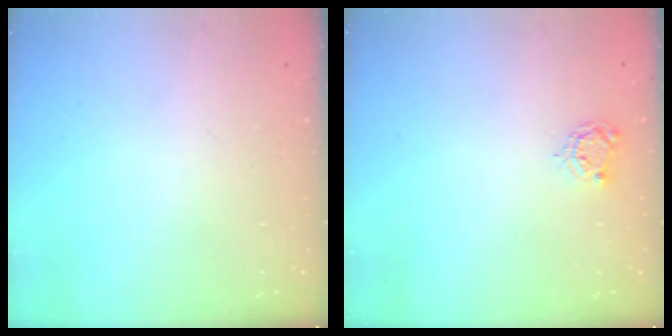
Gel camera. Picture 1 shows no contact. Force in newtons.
{"total": 4.5, "press": 4.4, "slide": 0.2}